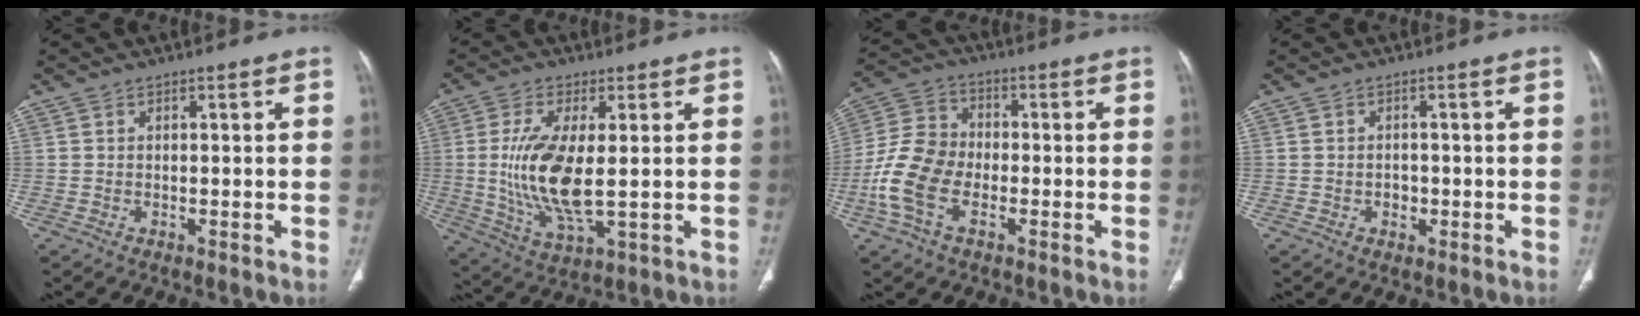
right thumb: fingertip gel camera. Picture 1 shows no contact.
{"total": 13.2, "force": [0.3, 4.7, 12.3], "torque": [-0.261, -0.020, 0.013]}
{"total": 11.6, "force": [-3.5, 7.2, 8.4], "torque": [-0.176, 0.022, -0.076]}
{"total": 2.1, "force": [-0.5, 1.7, 1.1], "torque": [-0.005, 0.005, -0.007]}